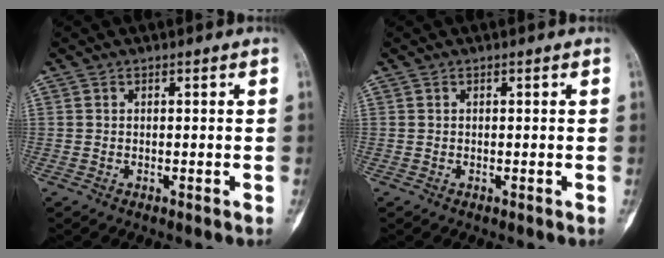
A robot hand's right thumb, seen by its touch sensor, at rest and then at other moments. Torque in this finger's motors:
{"motor_torque": [0.05, -0.01, 0.07, 0.03, 0.03]}